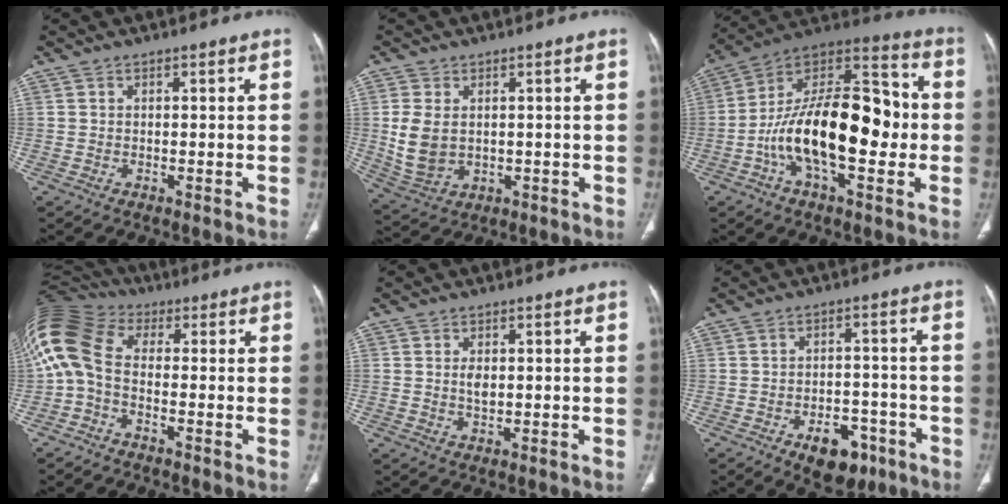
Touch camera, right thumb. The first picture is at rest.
{"total": 8.0, "force": [0.6, 5.6, 5.7], "torque": [-0.115, -0.010, 0.026]}
{"total": 24.1, "force": [-3.2, 11.4, 21.0], "torque": [-0.334, 0.043, -0.058]}
{"total": 13.8, "force": [-0.9, 9.4, 10.0], "torque": [-0.229, 0.045, -0.029]}
{"total": 2.2, "force": [0.3, 1.3, 1.7], "torque": [-0.031, -0.002, 0.006]}
{"total": 9.4, "force": [-5.1, 5.6, 5.6], "torque": [-0.052, 0.029, -0.066]}